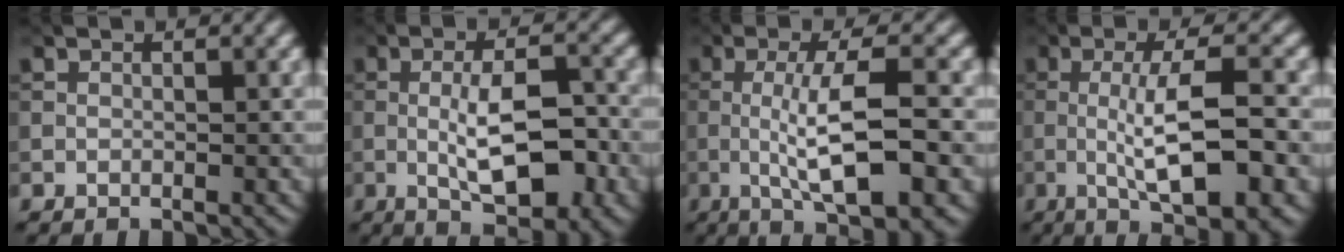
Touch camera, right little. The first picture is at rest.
{"total": 7.6, "force": [-1.5, 2.7, 6.9], "torque": [-0.120, 0.003, -0.024]}
{"total": 8.4, "force": [-1.7, 1.7, 8.1], "torque": [-0.127, 0.010, -0.032]}
{"total": 8.9, "force": [-1.8, 1.9, 8.5], "torque": [-0.131, 0.010, -0.035]}